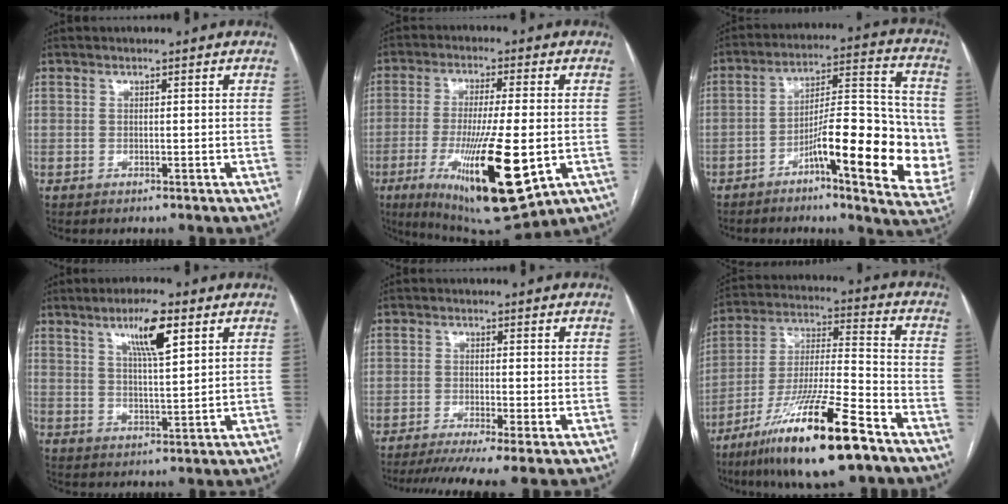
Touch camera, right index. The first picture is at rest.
{"total": 18.7, "force": [-5.5, 3.0, 17.6], "torque": [-0.301, -0.042, -0.078]}
{"total": 18.8, "force": [-5.1, 3.9, 17.7], "torque": [-0.239, 0.016, -0.072]}
{"total": 7.9, "force": [4.1, 1.2, 6.6], "torque": [-0.117, 0.001, 0.069]}
{"total": 8.8, "force": [-6.6, -0.1, 5.9], "torque": [-0.088, -0.014, -0.103]}
{"total": 20.2, "force": [-12.7, 1.8, 15.7], "torque": [-0.289, -0.034, -0.226]}